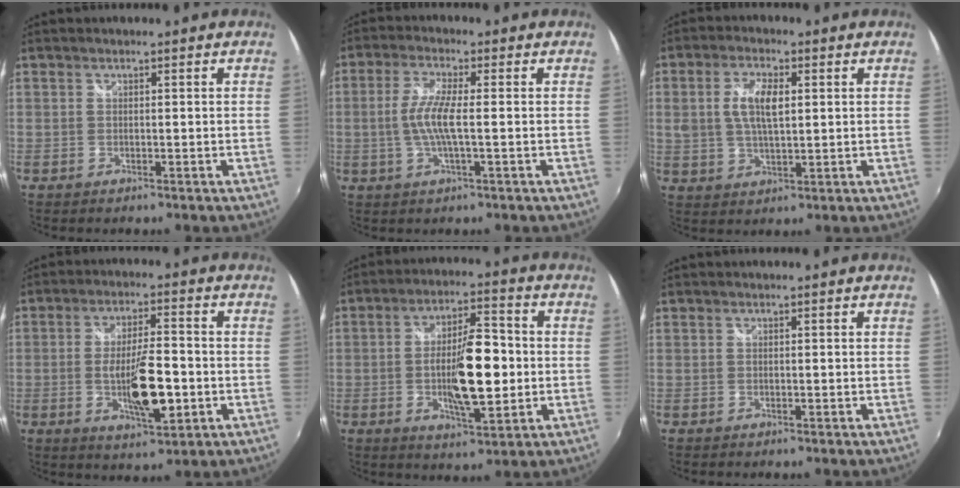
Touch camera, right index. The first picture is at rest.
{"total": 6.3, "force": [-0.7, 0.7, 6.2], "torque": [-0.130, 0.000, -0.013]}
{"total": 7.2, "force": [1.4, 3.1, 6.3], "torque": [-0.123, 0.005, 0.028]}
{"total": 11.4, "force": [-2.6, 3.1, 10.7], "torque": [-0.191, -0.014, -0.039]}
{"total": 13.1, "force": [-1.5, 4.2, 12.4], "torque": [-0.209, 0.000, -0.023]}
{"total": 0.0}